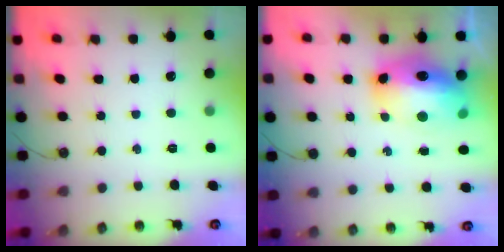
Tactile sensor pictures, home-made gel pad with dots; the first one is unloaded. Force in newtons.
{"total": 16.4, "press": 16.3, "slide": 1.6}